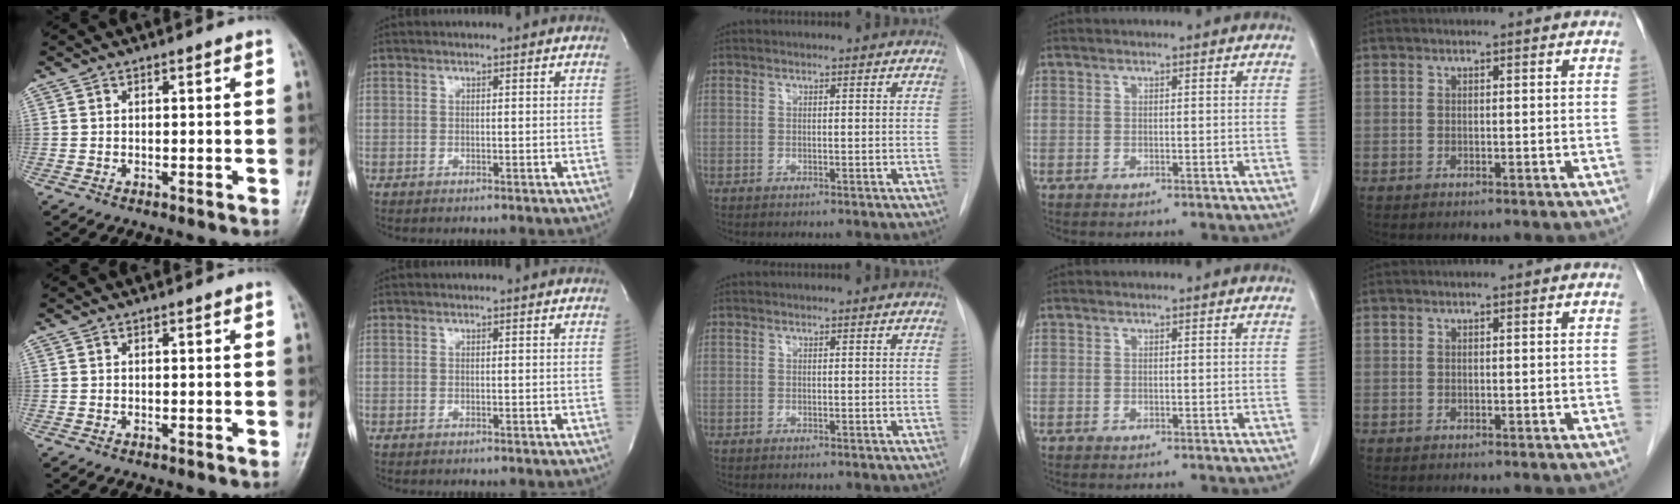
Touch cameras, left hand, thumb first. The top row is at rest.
{}